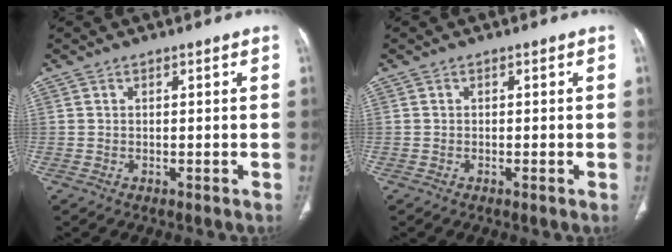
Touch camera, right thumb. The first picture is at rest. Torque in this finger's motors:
{"motor_torque": [-0.34, 0.07, -0.25, -0.07, -0.02]}